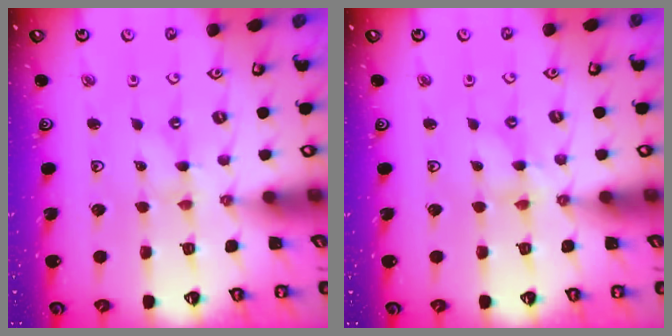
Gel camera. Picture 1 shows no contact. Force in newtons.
{"total": 2.5, "press": 2.5, "slide": 0.2}